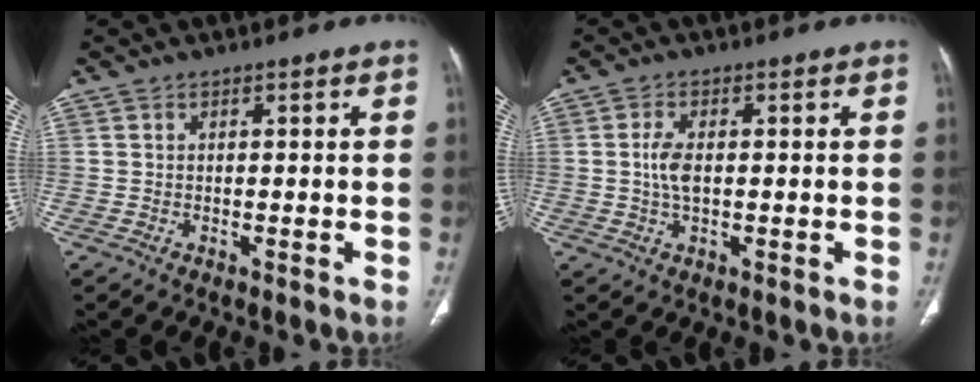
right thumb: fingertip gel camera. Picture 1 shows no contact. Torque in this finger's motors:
{"motor_torque": [0.45, 1.26, 0.77, -0.57, 0.02]}